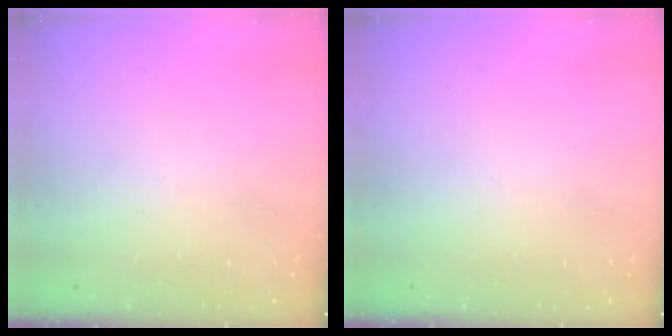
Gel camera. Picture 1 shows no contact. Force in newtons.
{"total": 0.0}